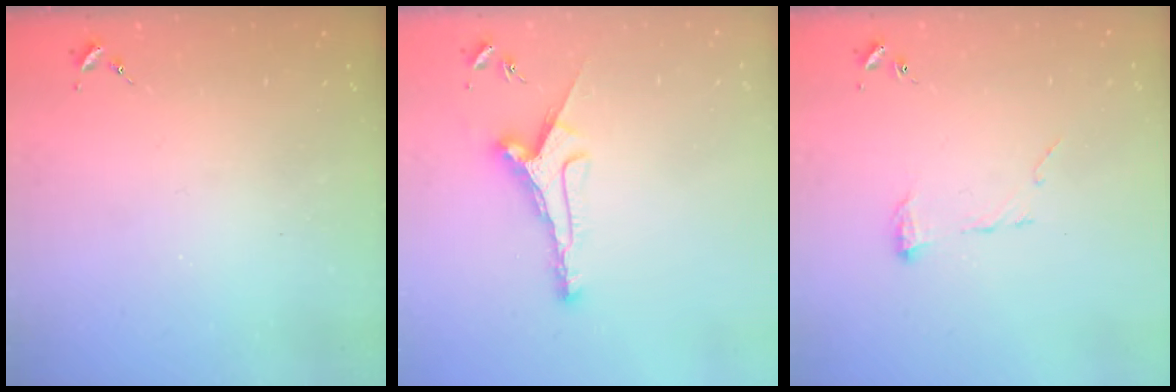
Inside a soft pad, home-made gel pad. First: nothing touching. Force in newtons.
{"total": 9.1, "press": 9.1, "slide": 0.6}
{"total": 8.3, "press": 8.3, "slide": 0.6}